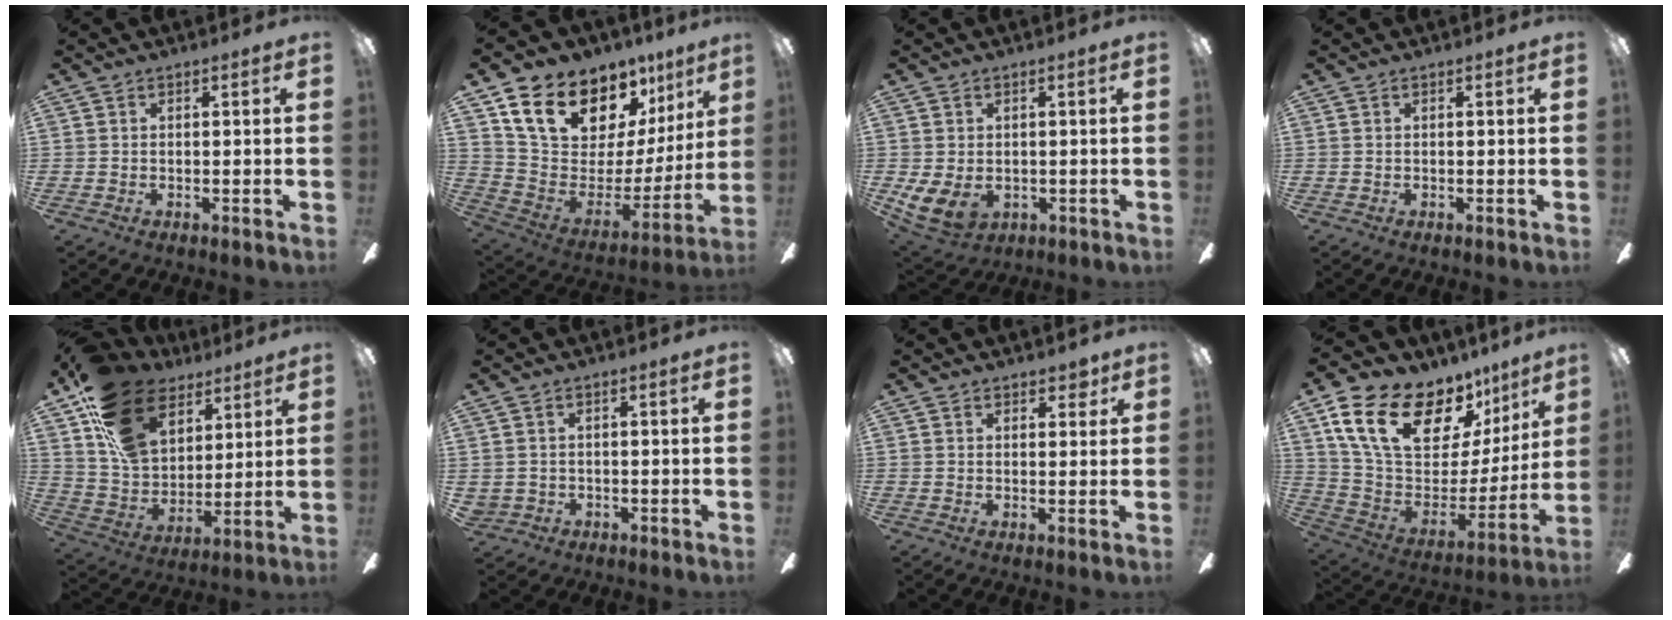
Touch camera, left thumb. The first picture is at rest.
{"total": 18.6, "force": [14.0, 9.3, 8.0], "torque": [-0.131, -0.112, 0.258]}
{"total": 6.7, "force": [0.1, 5.0, 4.4], "torque": [-0.093, -0.008, 0.003]}
{"total": 0.0}
{"total": 19.7, "force": [11.6, 12.4, 9.9], "torque": [-0.198, -0.049, 0.219]}
{"total": 1.7, "force": [0.5, 1.7, 0.2], "torque": [-0.007, 0.002, 0.008]}
{"total": 2.9, "force": [2.2, 1.5, 1.1], "torque": [-0.008, -0.002, 0.037]}
{"total": 22.9, "force": [14.4, 12.1, 13.1], "torque": [-0.218, -0.085, 0.267]}